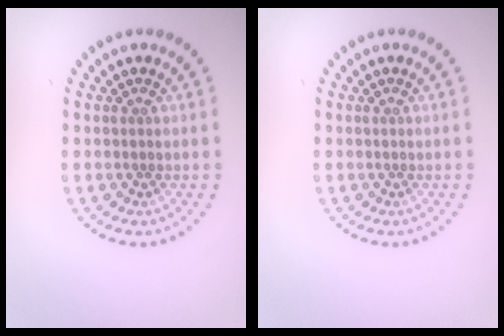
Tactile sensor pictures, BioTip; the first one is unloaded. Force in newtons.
{"total": 0.0}